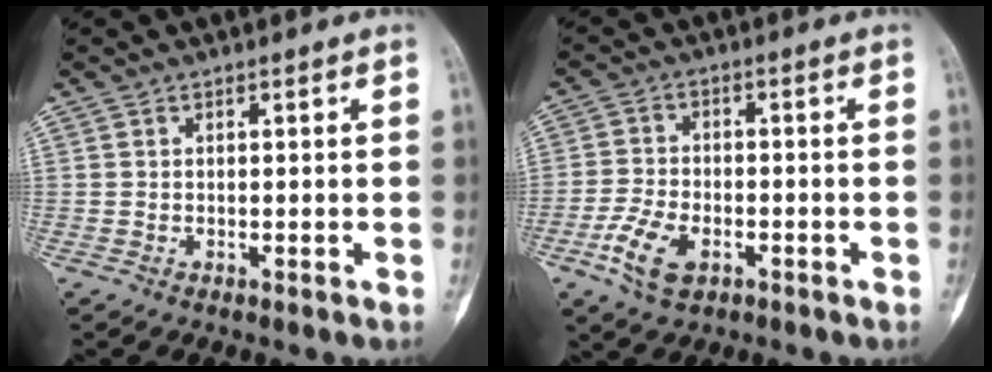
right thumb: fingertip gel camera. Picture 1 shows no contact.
{"total": 7.7, "force": [-3.5, 4.3, 5.4], "torque": [-0.110, 0.009, -0.067]}